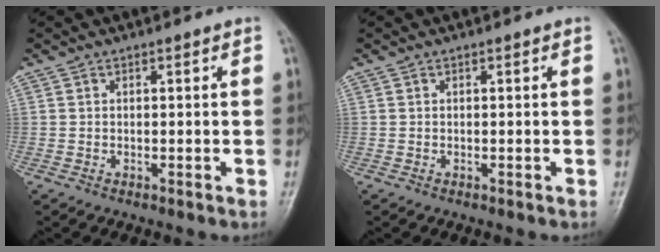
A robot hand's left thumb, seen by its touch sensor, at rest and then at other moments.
{"total": 0.0}